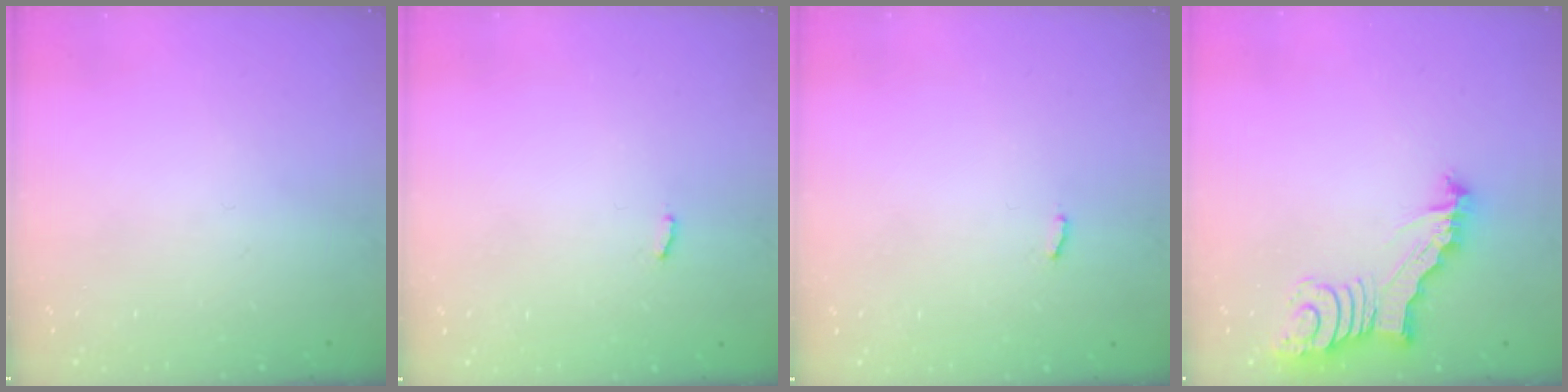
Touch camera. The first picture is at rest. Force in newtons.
{"total": 2.2, "press": 2.2, "slide": 0.2}
{"total": 2.2, "press": 2.2, "slide": 0.2}
{"total": 4.9, "press": 4.9, "slide": 0.4}